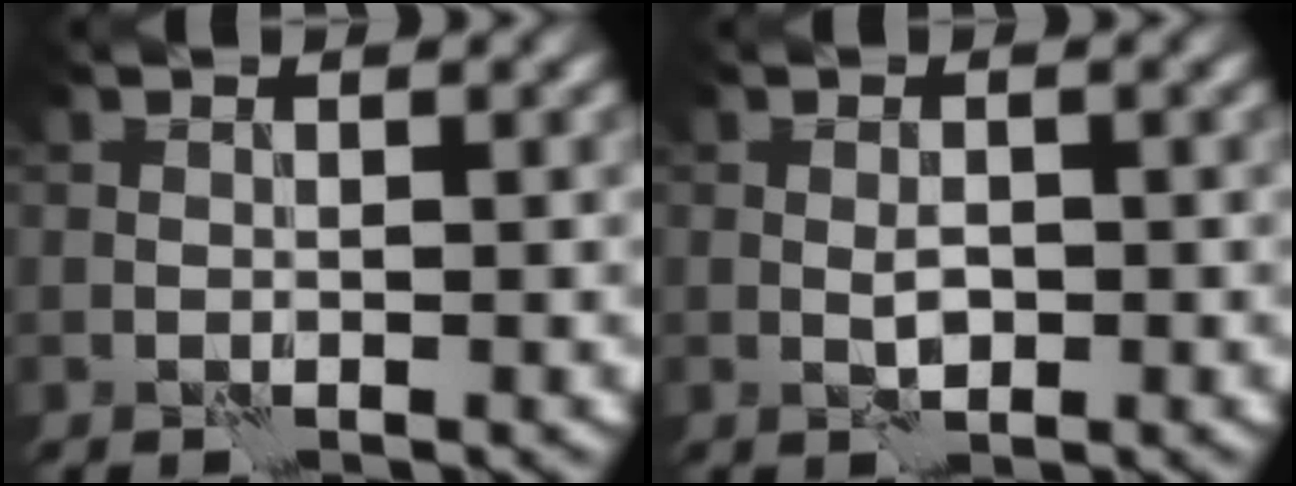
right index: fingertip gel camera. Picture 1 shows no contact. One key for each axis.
{"total": 1.3, "fx": -0.3, "fy": 0.5, "fz": 1.2, "tx": -0.023, "ty": 0.002, "tz": -0.005}